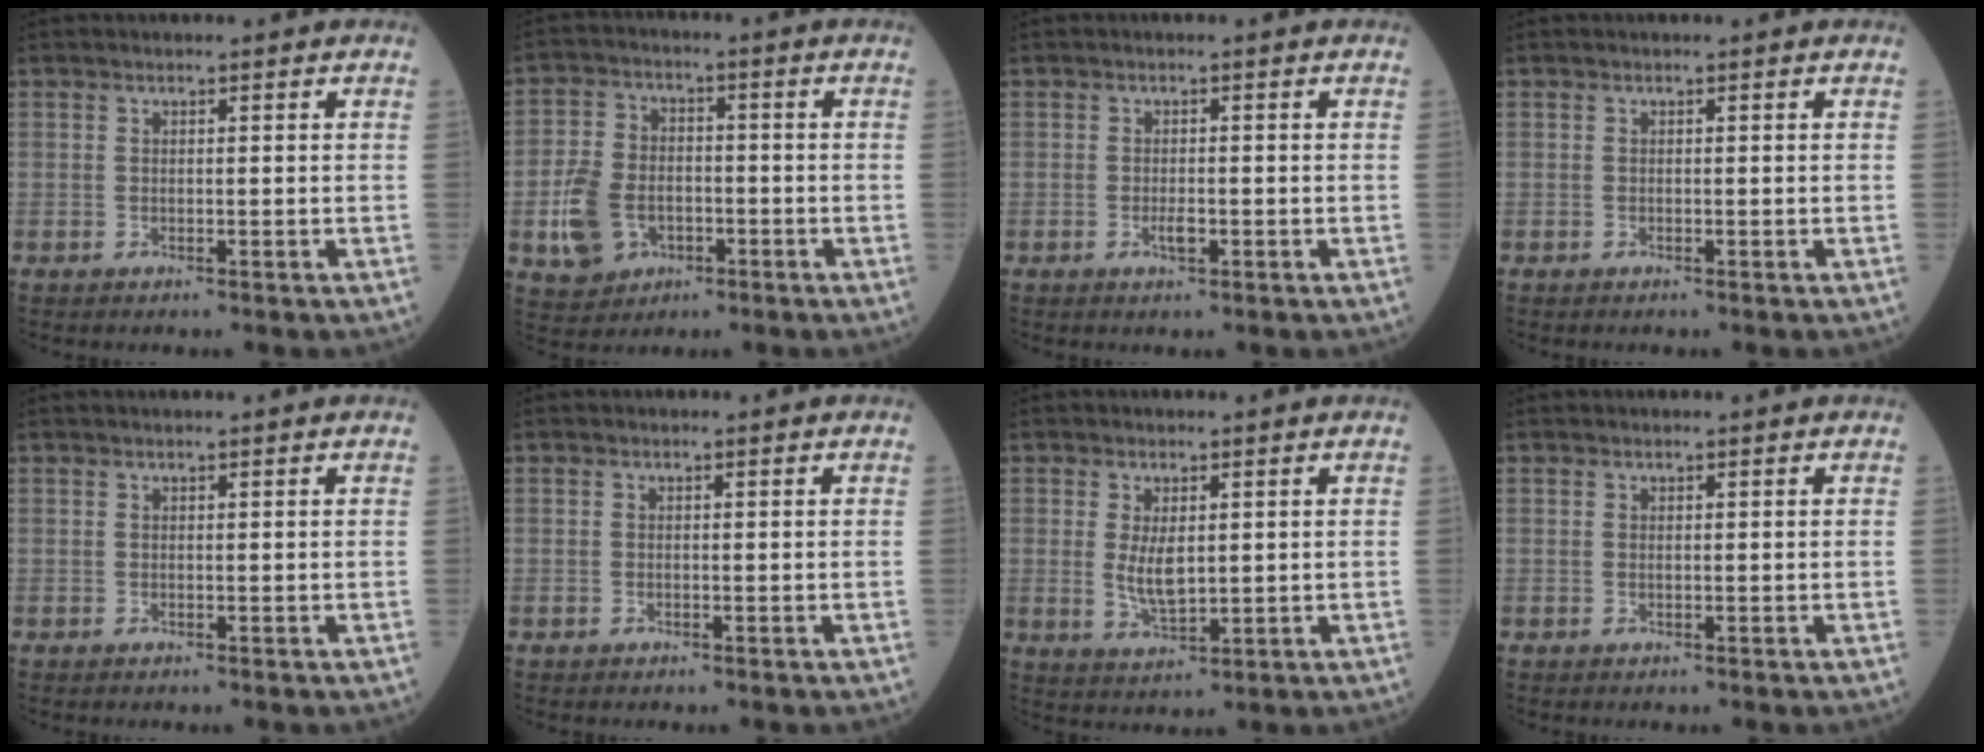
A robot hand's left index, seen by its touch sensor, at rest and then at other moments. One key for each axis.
{"total": 8.8, "fx": -2.8, "fy": 6.7, "fz": 5.0, "tx": -0.120, "ty": 0.009, "tz": -0.045}
{"total": 1.3, "fx": -0.4, "fy": 0.3, "fz": 1.2, "tx": -0.020, "ty": -0.001, "tz": -0.007}
{"total": 0.0}
{"total": 0.6, "fx": 0.5, "fy": -0.1, "fz": 0.3, "tx": -0.007, "ty": 0.008, "tz": 0.013}
{"total": 0.0}
{"total": 4.6, "fx": 0.5, "fy": 1.8, "fz": 4.2, "tx": -0.085, "ty": -0.011, "tz": 0.018}
{"total": 0.0}